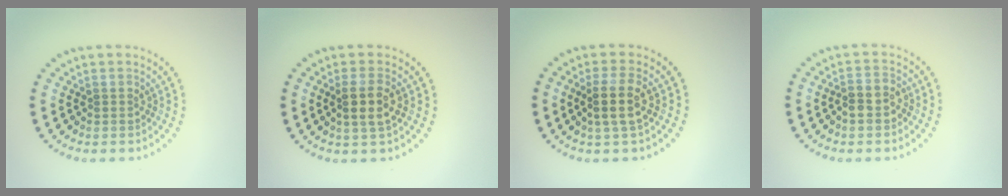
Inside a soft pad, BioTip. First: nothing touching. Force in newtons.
{"total": 2.6, "press": 2.4, "slide": 0.9}
{"total": 2.9, "press": 2.6, "slide": 1.3}
{"total": 1.7, "press": 1.5, "slide": 0.8}